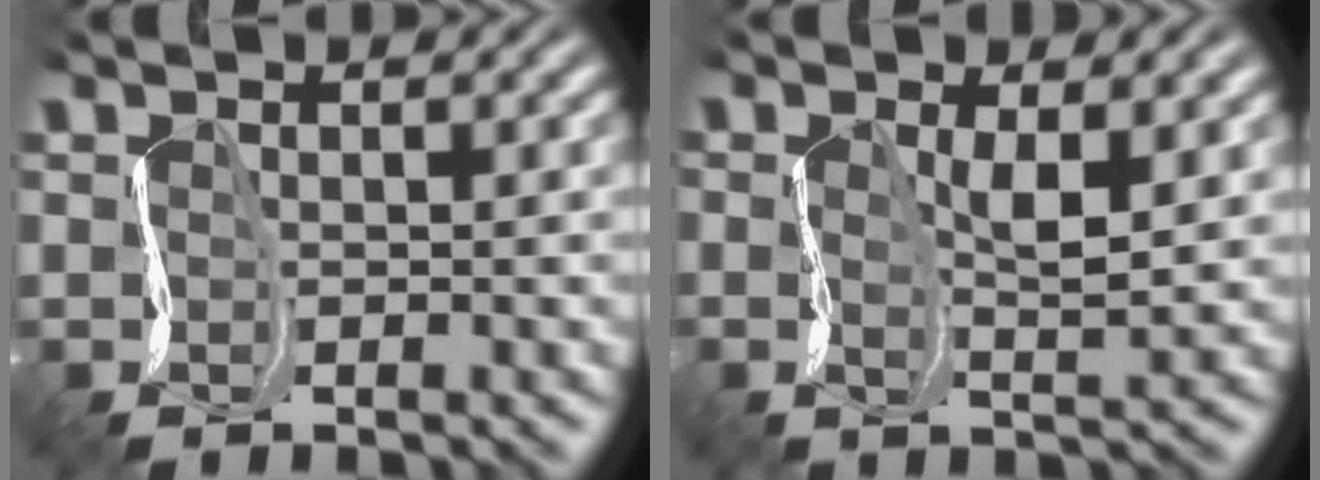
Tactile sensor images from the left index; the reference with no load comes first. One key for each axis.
{"total": 1.6, "fx": -0.1, "fy": 0.1, "fz": 1.6, "tx": -0.043, "ty": -0.002, "tz": -0.004}